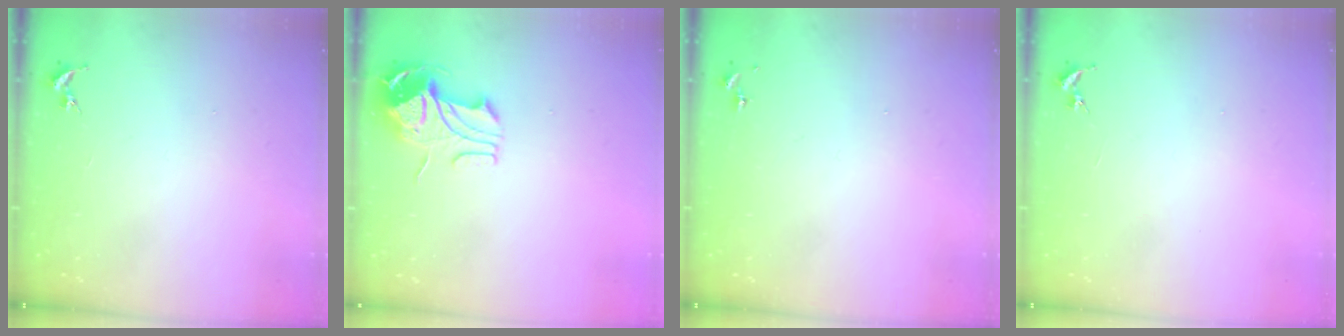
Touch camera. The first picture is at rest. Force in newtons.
{"total": 10.0, "press": 9.9, "slide": 0.6}
{"total": 0.0}
{"total": 0.0}